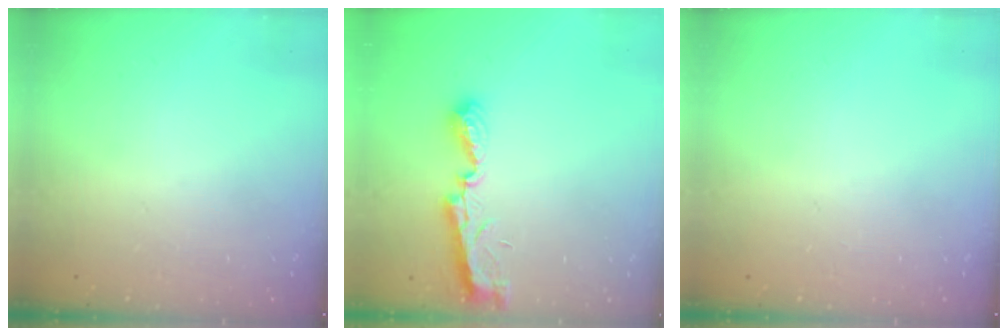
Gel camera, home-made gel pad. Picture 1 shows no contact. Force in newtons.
{"total": 7.6, "press": 7.5, "slide": 0.3}
{"total": 0.0}